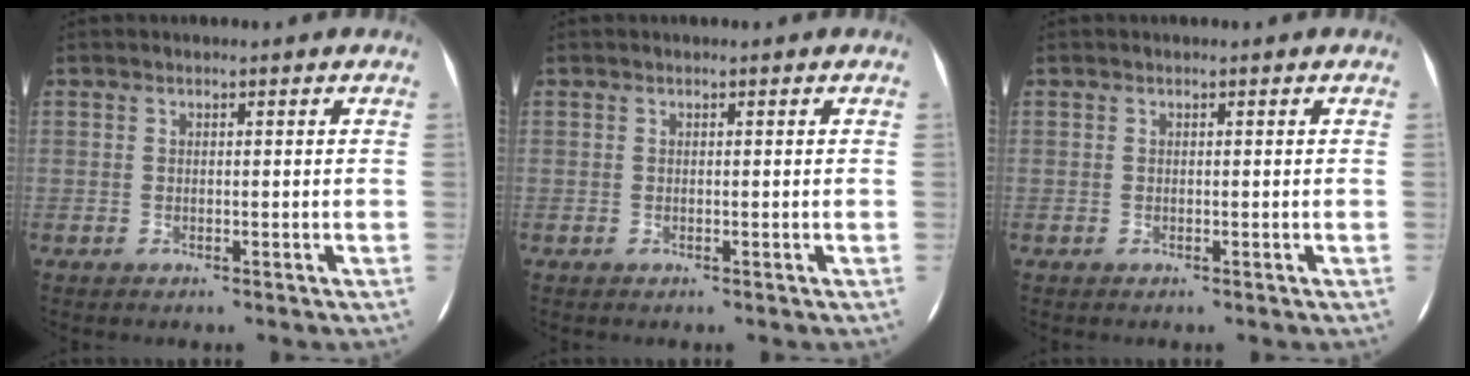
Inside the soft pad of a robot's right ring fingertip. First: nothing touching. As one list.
[{"total": 0.0}, {"total": 0.0}]